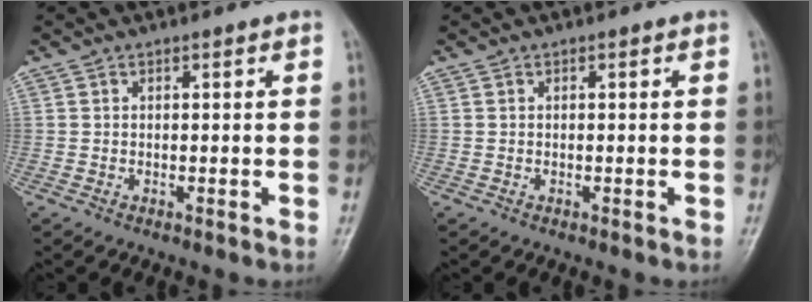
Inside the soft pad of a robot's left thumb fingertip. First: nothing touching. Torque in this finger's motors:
{"motor_torque": [0.00, 0.00, 0.00, 0.00, 0.00]}